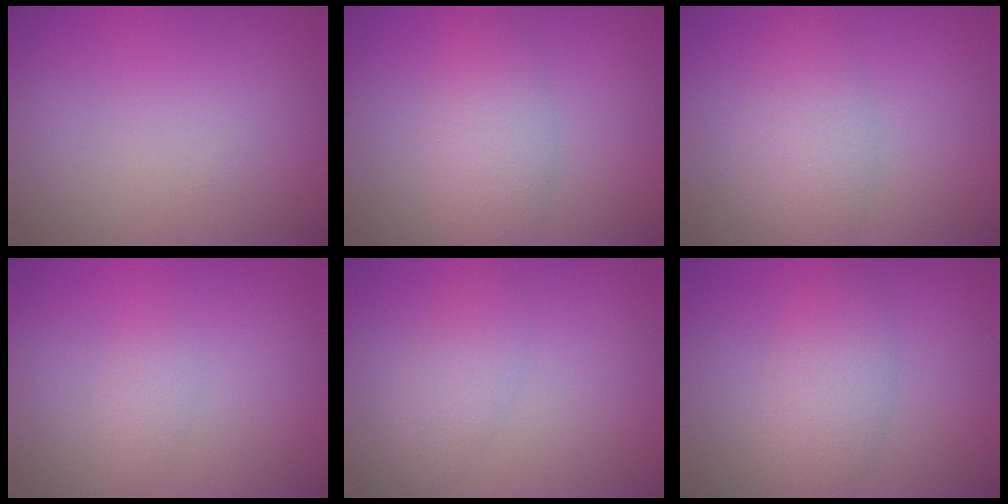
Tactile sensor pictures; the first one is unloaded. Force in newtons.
{"total": 4.2, "press": 4.2, "slide": 0.2}
{"total": 4.0, "press": 4.0, "slide": 0.1}
{"total": 1.4, "press": 1.4, "slide": 0.0}
{"total": 2.4, "press": 2.4, "slide": 0.0}
{"total": 2.4, "press": 2.4, "slide": 0.3}